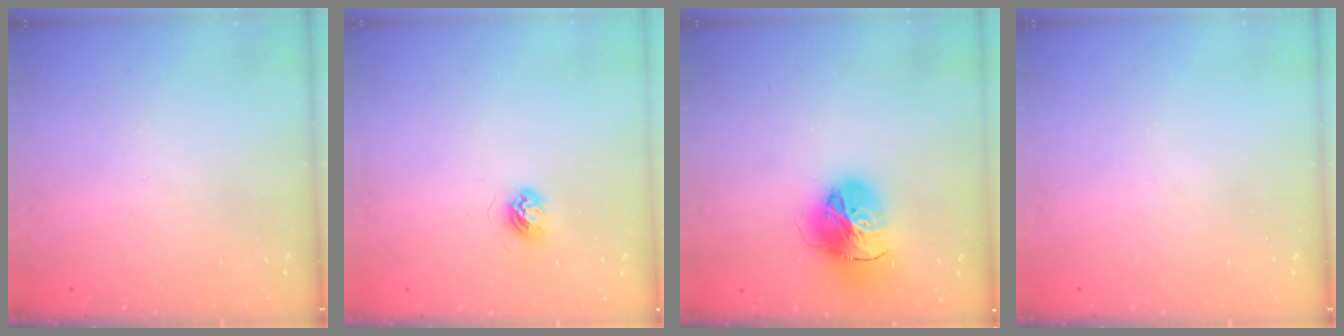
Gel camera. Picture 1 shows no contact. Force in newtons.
{"total": 4.2, "press": 4.2, "slide": 0.4}
{"total": 17.1, "press": 17.0, "slide": 1.9}
{"total": 0.0}